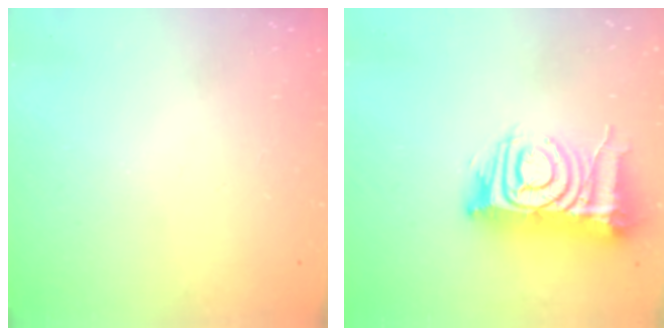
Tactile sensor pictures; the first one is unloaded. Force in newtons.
{"total": 14.6, "press": 14.5, "slide": 1.5}